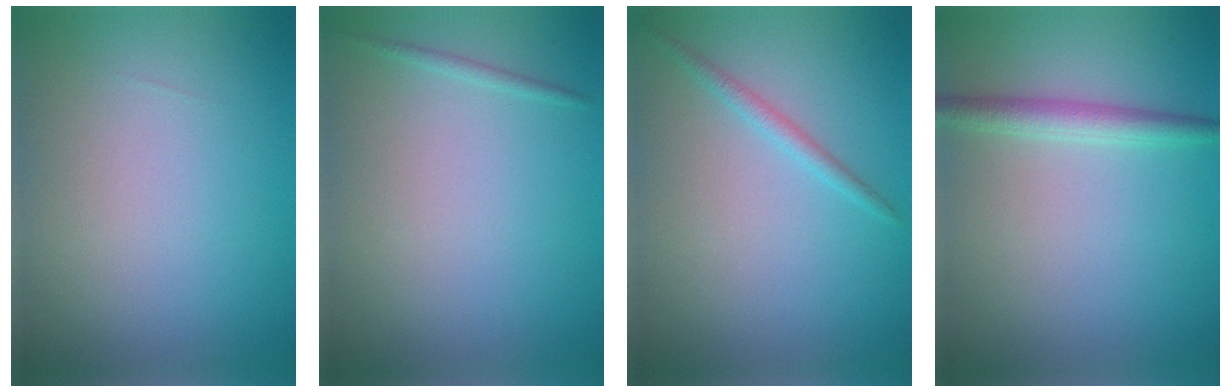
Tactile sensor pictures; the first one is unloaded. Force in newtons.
{"total": 0.6, "press": 0.6, "slide": 0.1}
{"total": 1.3, "press": 1.3, "slide": 0.0}
{"total": 2.4, "press": 2.4, "slide": 0.0}